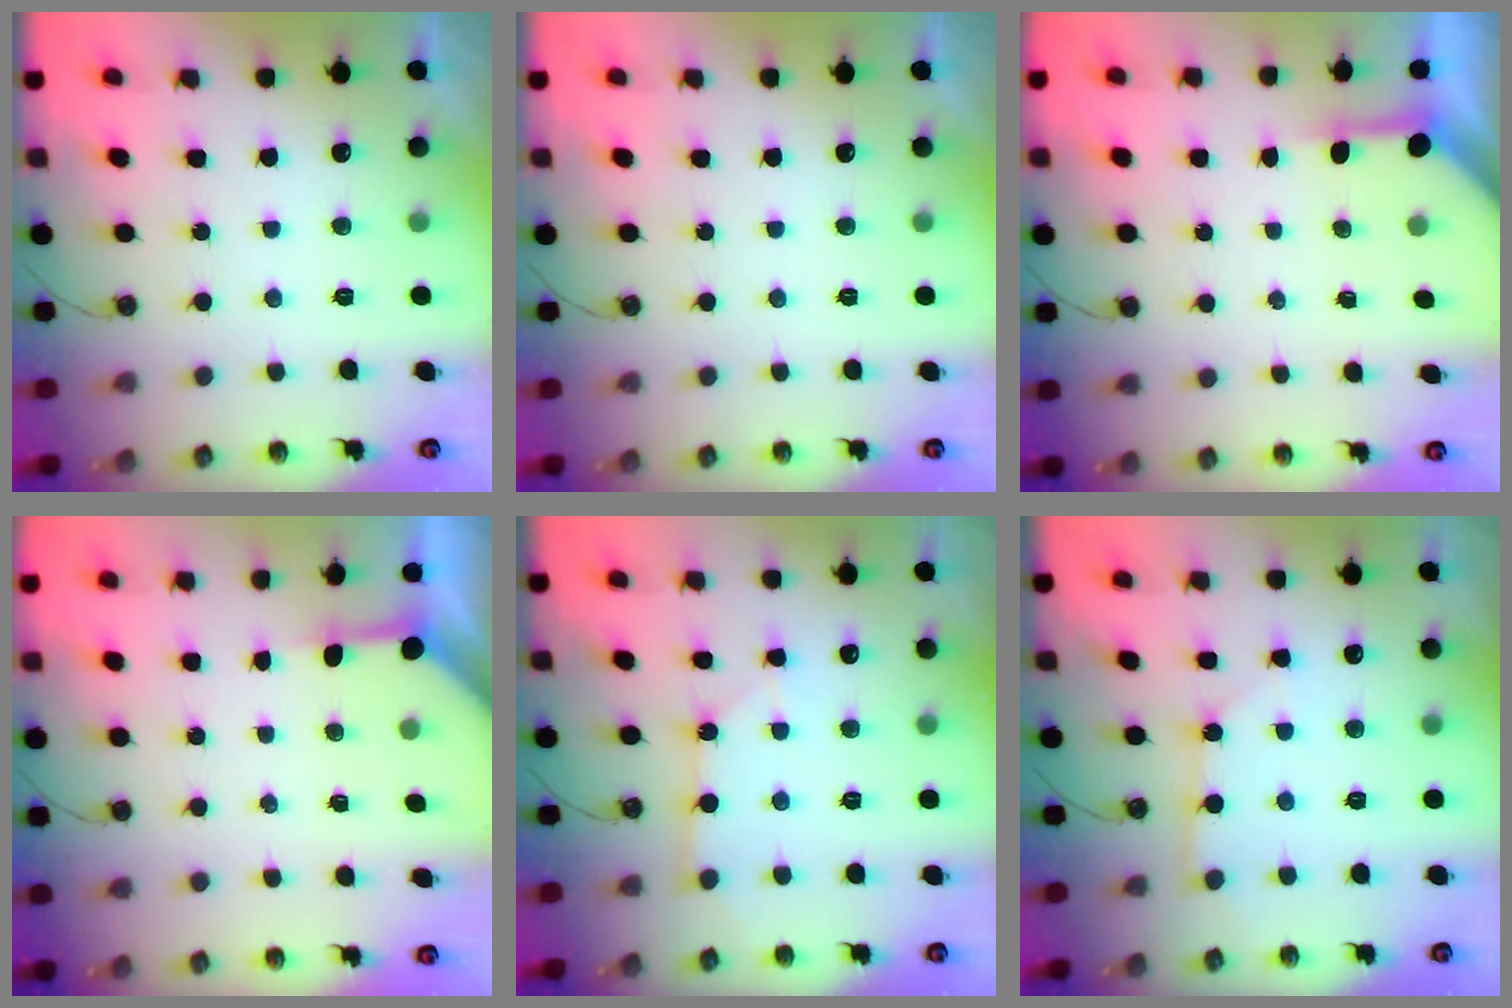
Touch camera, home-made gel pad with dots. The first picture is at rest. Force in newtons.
{"total": 0.0}
{"total": 3.7, "press": 3.7, "slide": 0.3}
{"total": 3.4, "press": 3.4, "slide": 0.5}
{"total": 2.6, "press": 2.6, "slide": 0.3}
{"total": 3.0, "press": 2.9, "slide": 0.3}